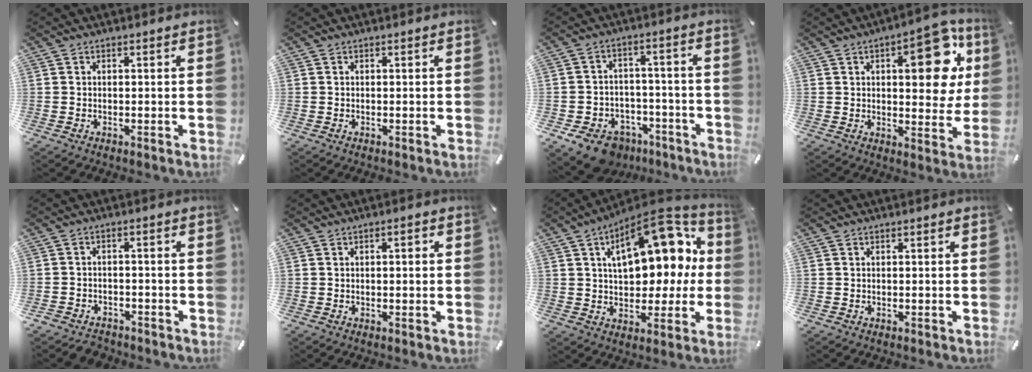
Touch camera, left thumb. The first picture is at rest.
{"total": 0.0}
{"total": 10.3, "force": [-7.1, 6.4, 3.6], "torque": [-0.058, 0.056, -0.123]}
{"total": 16.9, "force": [5.7, 7.9, 13.9], "torque": [-0.165, -0.016, 0.085]}
{"total": 3.5, "force": [-2.9, 1.9, 0.6], "torque": [-0.016, 0.015, -0.060]}
{"total": 1.3, "force": [-0.1, 0.6, 1.2], "torque": [-0.021, 0.004, -0.003]}
{"total": 19.5, "force": [7.3, 10.6, 14.7], "torque": [-0.201, -0.041, 0.122]}
{"total": 0.0}